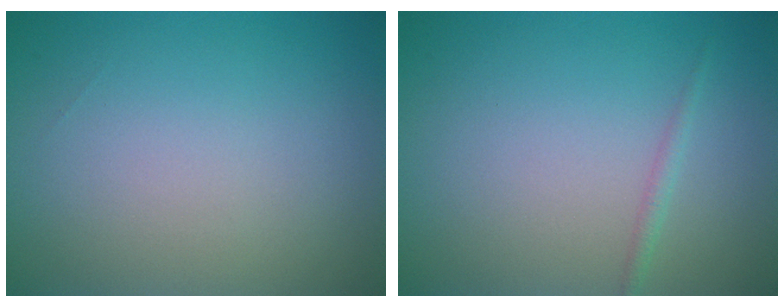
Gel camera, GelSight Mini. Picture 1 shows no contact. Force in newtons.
{"total": 0.8, "press": 0.8, "slide": 0.0}